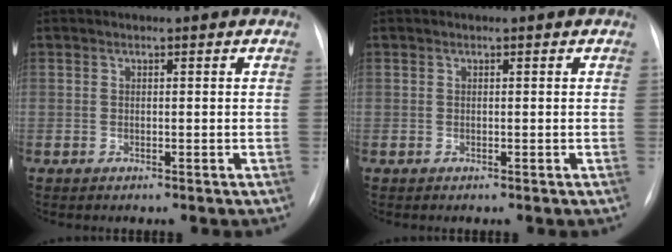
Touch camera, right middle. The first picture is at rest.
{"total": 0.0}